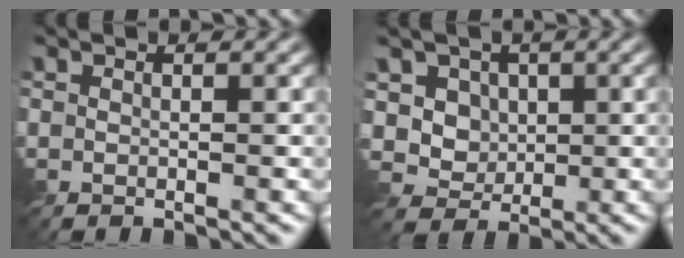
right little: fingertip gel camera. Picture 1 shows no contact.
{"total": 4.7, "force": [1.3, 4.0, 2.0], "torque": [-0.055, -0.007, 0.031]}